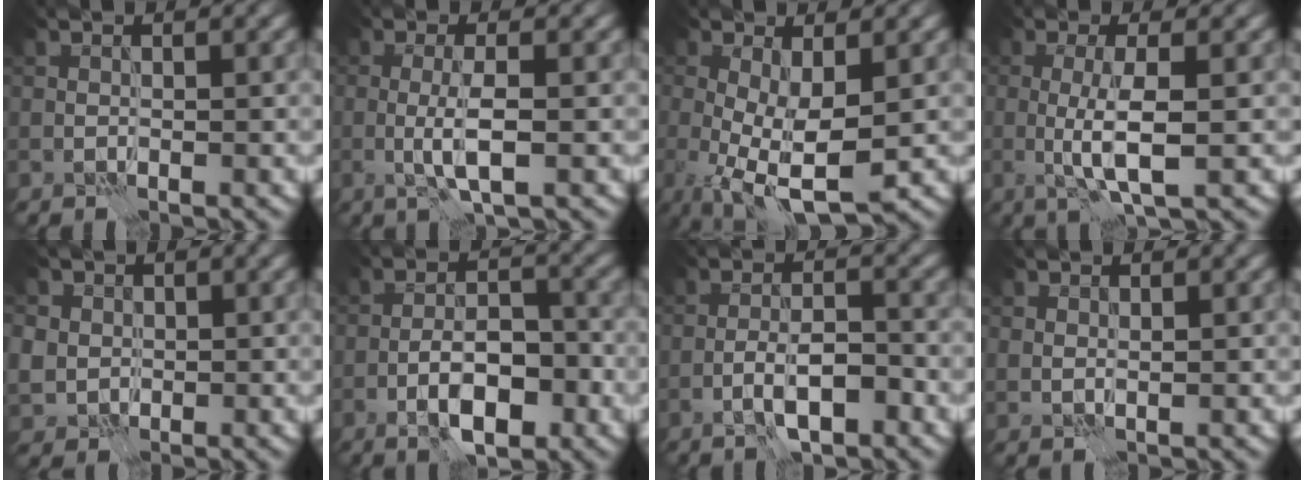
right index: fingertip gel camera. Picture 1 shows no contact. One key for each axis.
{"total": 2.9, "fx": -0.6, "fy": 0.2, "fz": 2.9, "tx": -0.055, "ty": -0.001, "tz": -0.014}
{"total": 7.0, "fx": -1.7, "fy": 2.7, "fz": 6.3, "tx": -0.129, "ty": -0.018, "tz": -0.025}
{"total": 4.0, "fx": -0.4, "fy": 0.4, "fz": 3.9, "tx": -0.077, "ty": -0.004, "tz": -0.009}
{"total": 4.2, "fx": 1.3, "fy": 3.7, "fz": 1.3, "tx": -0.045, "ty": 0.010, "tz": 0.020}
{"total": 5.3, "fx": -2.7, "fy": 1.9, "fz": 4.2, "tx": -0.062, "ty": 0.007, "tz": -0.048}
{"total": 3.8, "fx": -2.3, "fy": 0.9, "fz": 3.0, "tx": -0.051, "ty": 0.004, "tz": -0.041}
{"total": 0.6, "fx": 0.5, "fy": 0.2, "fz": 0.3, "tx": -0.007, "ty": -0.003, "tz": 0.013}